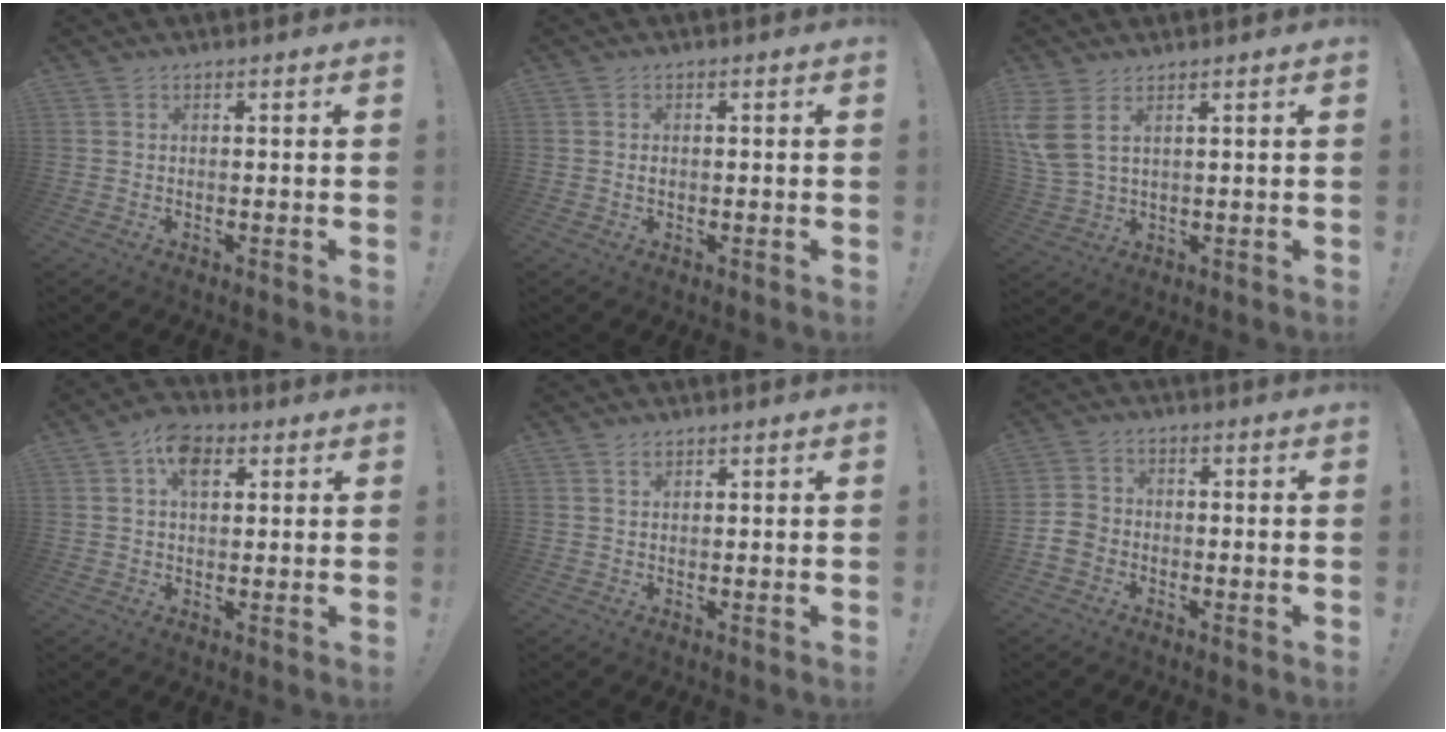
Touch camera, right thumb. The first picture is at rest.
{"total": 0.8, "force": [0.1, 0.7, 0.3], "torque": [-0.007, 0.004, 0.002]}
{"total": 6.8, "force": [3.6, 2.9, 5.0], "torque": [-0.115, -0.023, 0.070]}
{"total": 7.8, "force": [3.1, 5.0, 5.0], "torque": [-0.073, -0.001, 0.057]}
{"total": 1.2, "force": [0.9, 0.6, 0.4], "torque": [-0.005, -0.002, 0.017]}
{"total": 5.7, "force": [-2.8, 4.4, 2.4], "torque": [-0.050, 0.021, -0.050]}